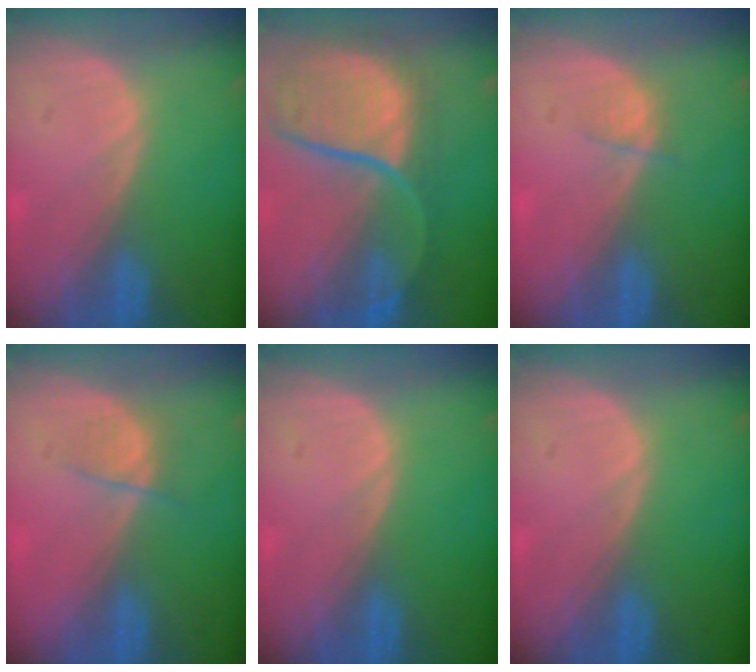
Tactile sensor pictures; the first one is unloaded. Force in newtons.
{"total": 12.0, "press": 9.9, "slide": 6.9}
{"total": 1.4, "press": 1.3, "slide": 0.6}
{"total": 2.5, "press": 2.3, "slide": 0.9}
{"total": 0.0}
{"total": 0.0}